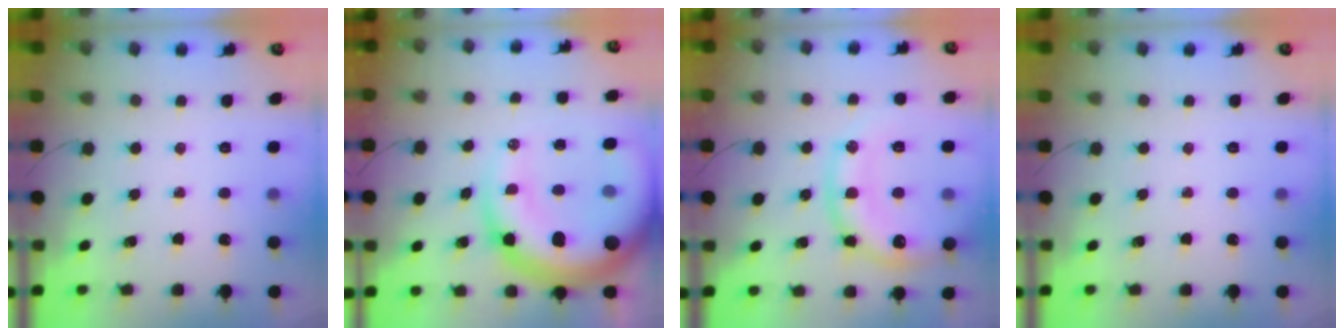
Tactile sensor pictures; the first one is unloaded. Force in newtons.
{"total": 23.7, "press": 23.1, "slide": 5.1}
{"total": 18.5, "press": 18.4, "slide": 1.9}
{"total": 0.0}